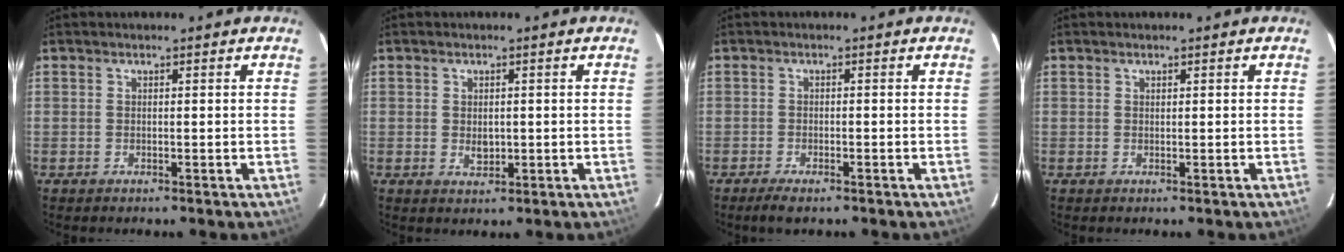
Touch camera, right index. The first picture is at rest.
{"total": 2.4, "force": [-0.1, 1.8, 1.7], "torque": [-0.026, -0.001, 0.001]}
{"total": 3.2, "force": [-2.4, 0.7, 2.0], "torque": [-0.049, -0.008, -0.043]}
{"total": 0.0}